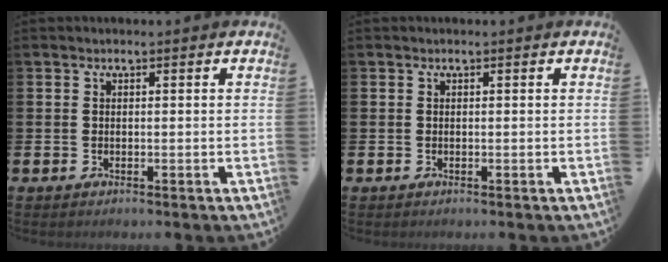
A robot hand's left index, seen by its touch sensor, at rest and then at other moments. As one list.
[{"total": 0.0}]